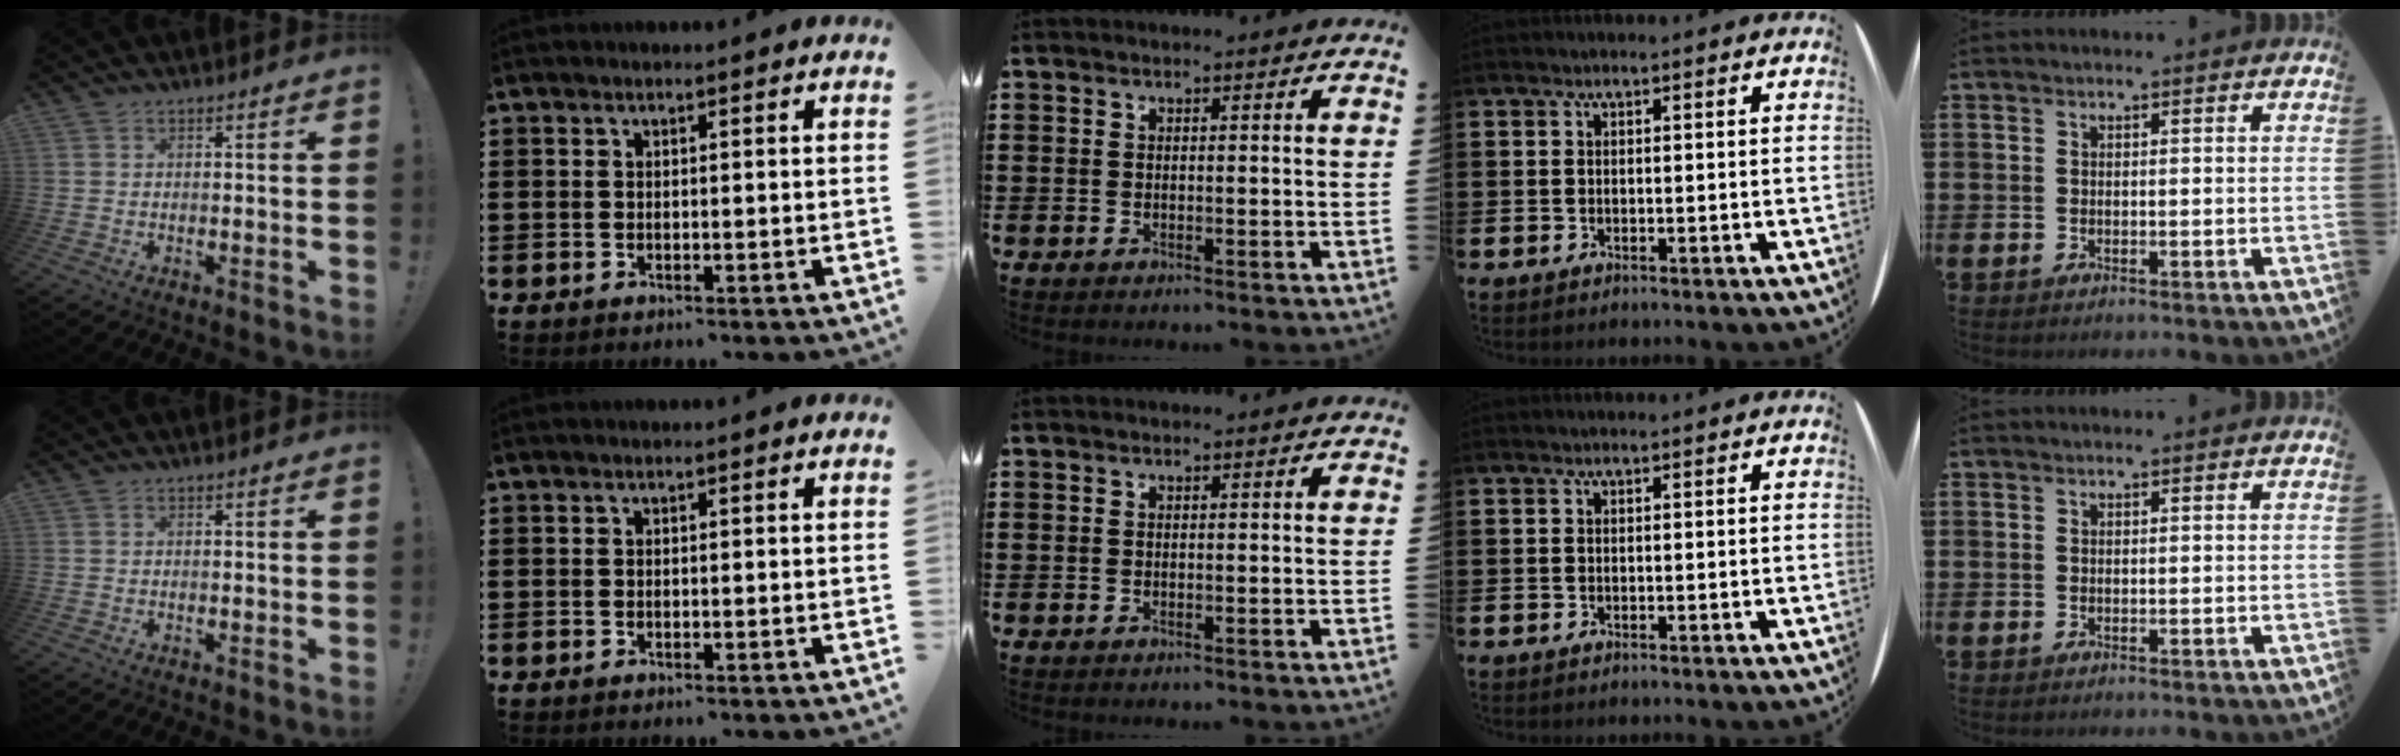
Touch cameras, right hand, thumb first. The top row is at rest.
{}